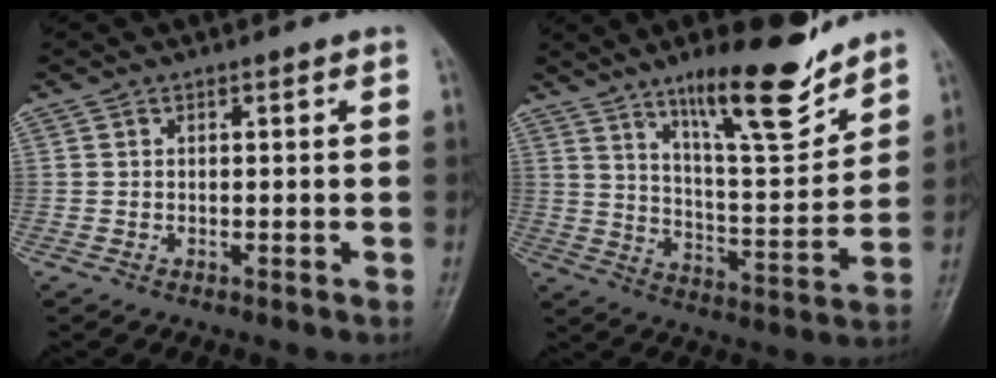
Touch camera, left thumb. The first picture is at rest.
{"total": 16.7, "force": [11.8, 4.0, 11.2], "torque": [-0.148, -0.079, 0.196]}